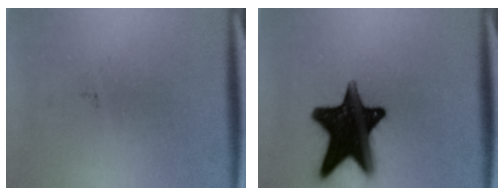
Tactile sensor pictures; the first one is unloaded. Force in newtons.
{"total": 18.4}